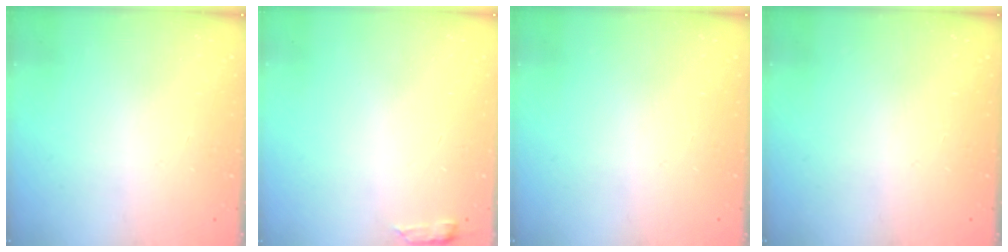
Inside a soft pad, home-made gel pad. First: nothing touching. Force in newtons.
{"total": 2.9, "press": 2.8, "slide": 0.6}
{"total": 0.0}
{"total": 0.0}